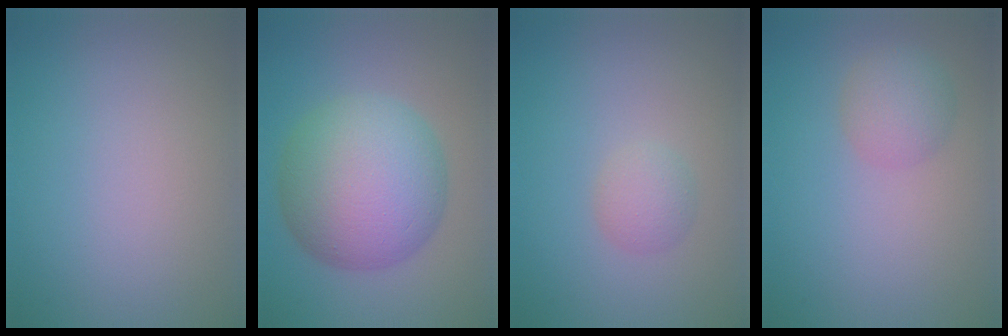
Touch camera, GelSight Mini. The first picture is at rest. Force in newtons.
{"total": 10.6, "press": 10.6, "slide": 0.3}
{"total": 1.7, "press": 1.7, "slide": 0.2}
{"total": 2.5, "press": 2.5, "slide": 0.1}